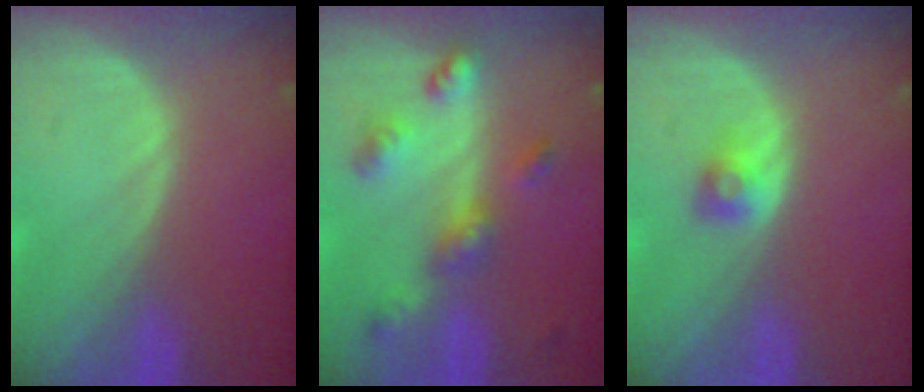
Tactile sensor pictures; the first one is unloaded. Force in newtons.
{"total": 6.8, "press": 6.0, "slide": 3.3}
{"total": 2.0, "press": 2.0, "slide": 0.3}